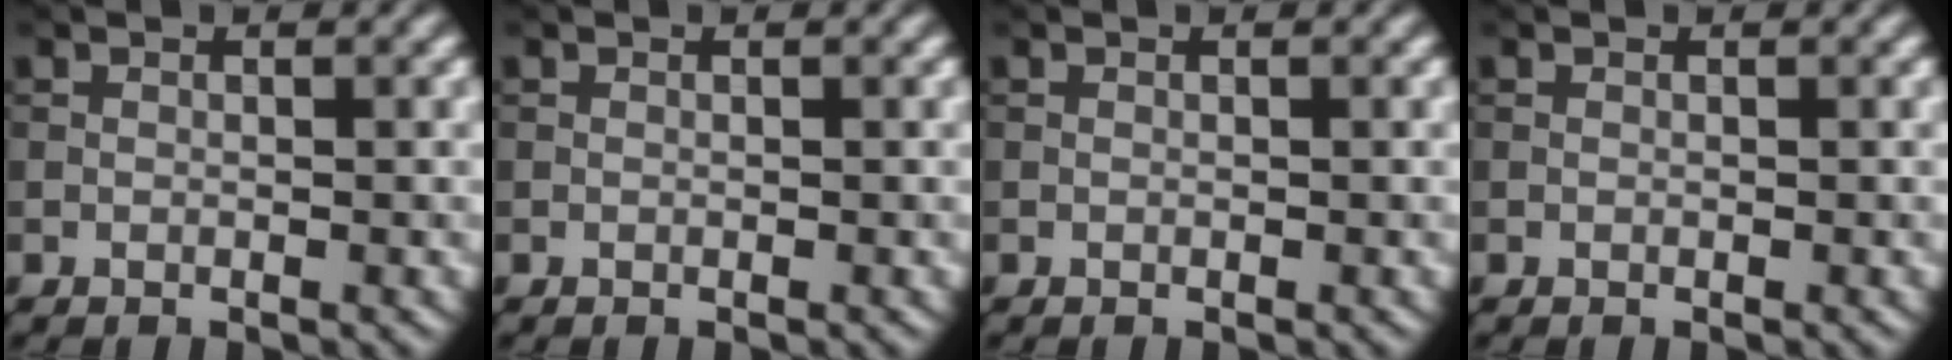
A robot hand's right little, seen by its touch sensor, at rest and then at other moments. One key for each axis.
{"total": 0.0}
{"total": 0.0}
{"total": 0.0}